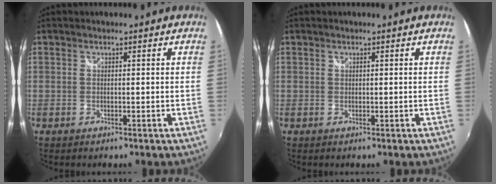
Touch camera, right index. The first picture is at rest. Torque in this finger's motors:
{"motor_torque": [-0.13, -0.17, 0.10, 0.01]}